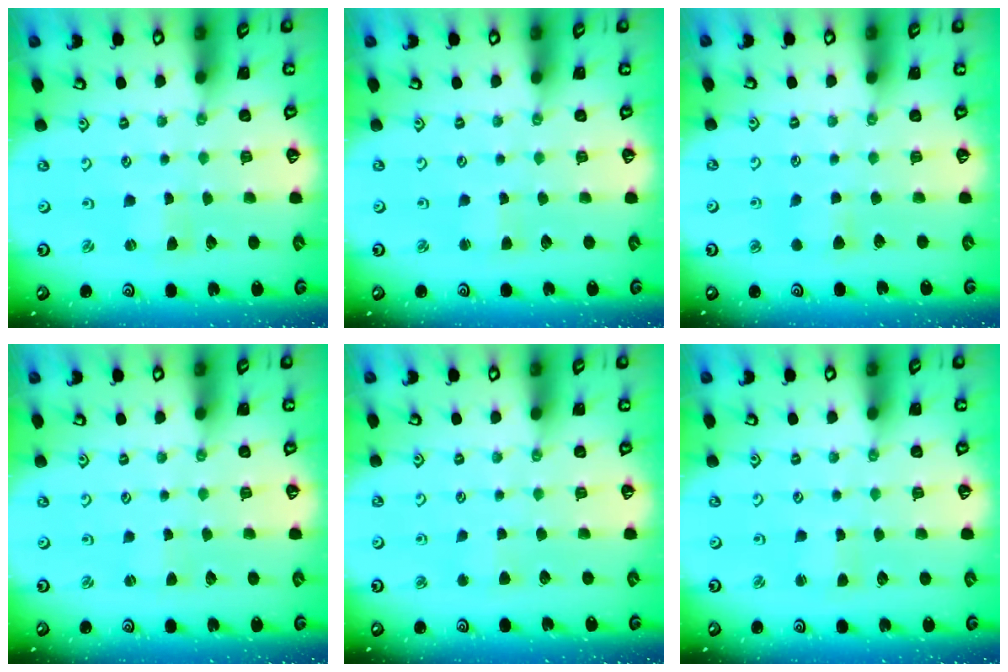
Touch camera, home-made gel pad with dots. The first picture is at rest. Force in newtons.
{"total": 1.9, "press": 1.9, "slide": 0.3}
{"total": 4.5, "press": 4.5, "slide": 0.7}
{"total": 0.0}
{"total": 2.8, "press": 2.8, "slide": 0.5}
{"total": 1.3, "press": 1.3, "slide": 0.3}